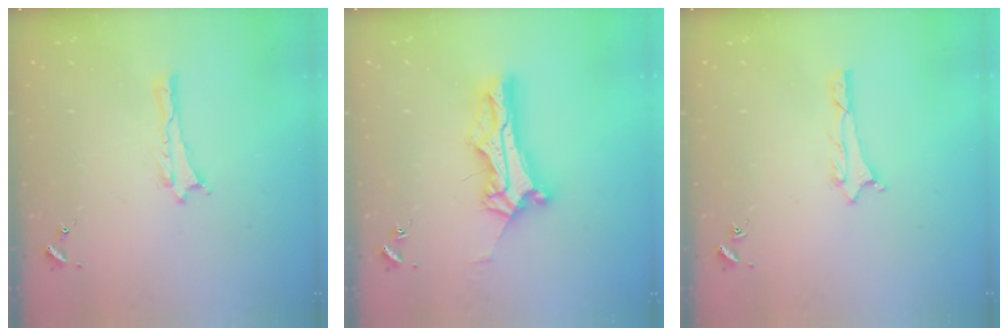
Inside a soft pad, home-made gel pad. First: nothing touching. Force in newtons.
{"total": 9.9, "press": 9.9, "slide": 0.8}
{"total": 0.9, "press": 0.8, "slide": 0.1}